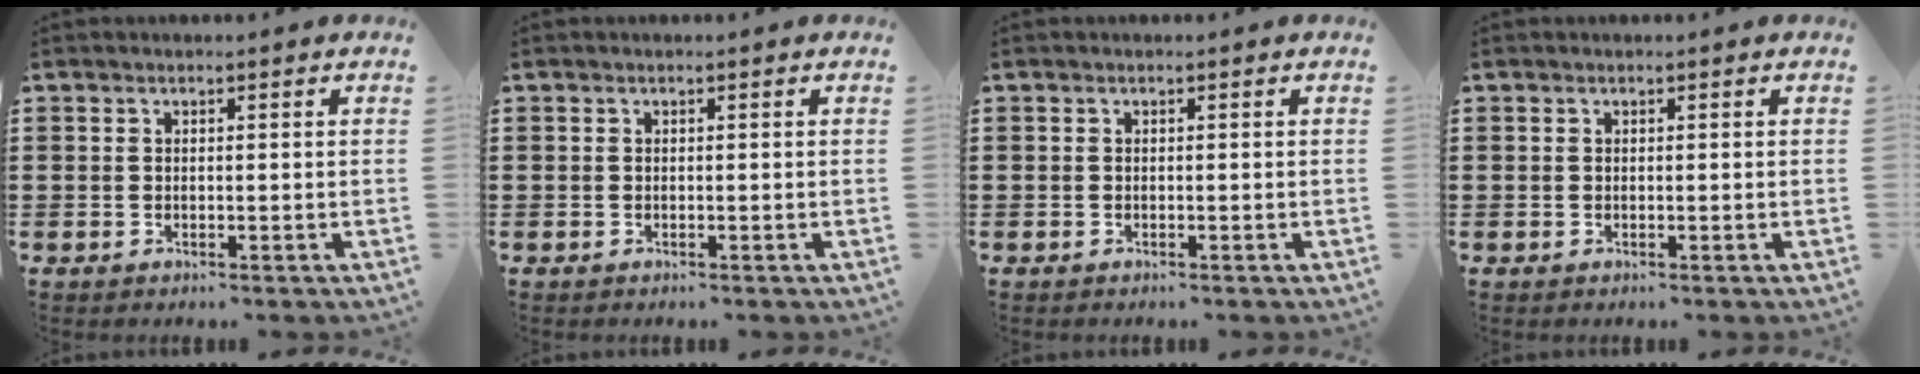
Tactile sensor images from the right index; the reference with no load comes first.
{"total": 0.0}
{"total": 0.0}
{"total": 0.0}